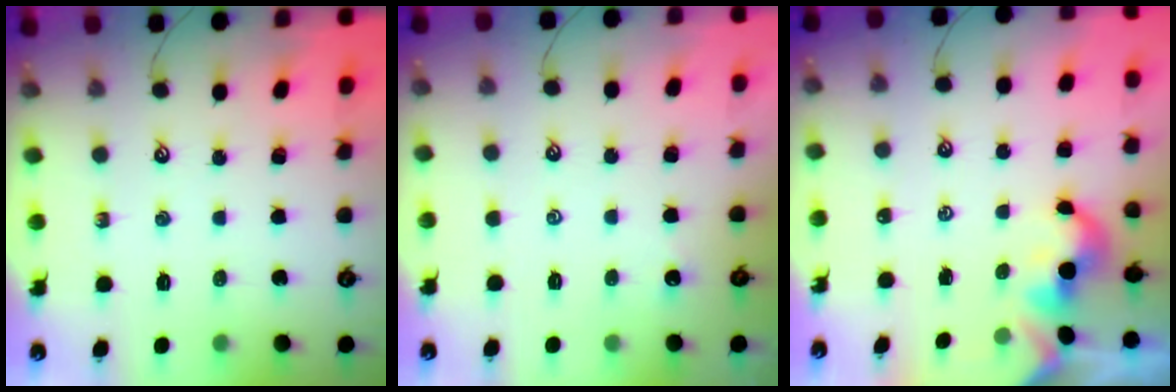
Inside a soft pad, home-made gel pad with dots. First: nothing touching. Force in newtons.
{"total": 1.9, "press": 1.9, "slide": 0.3}
{"total": 2.1, "press": 2.1, "slide": 0.2}